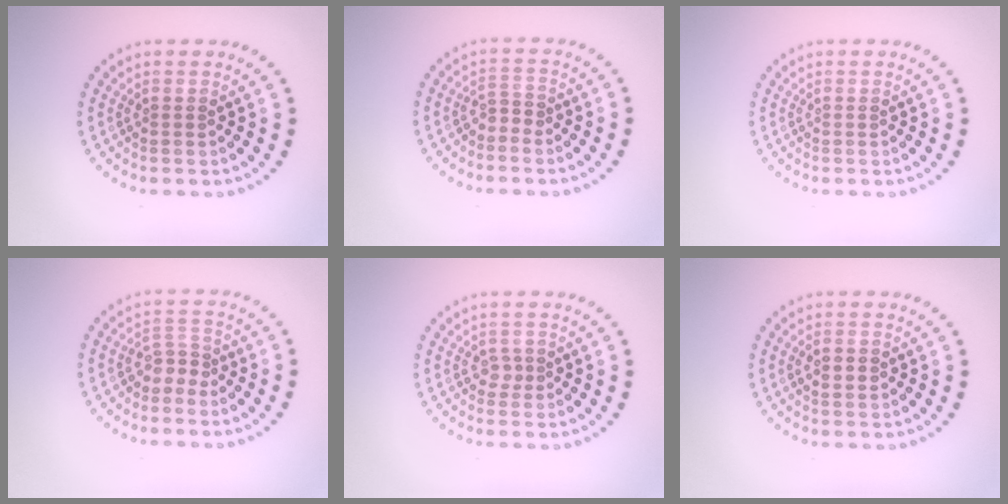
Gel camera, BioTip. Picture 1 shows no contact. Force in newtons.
{"total": 1.0, "press": 0.7, "slide": 0.7}
{"total": 0.0}
{"total": 1.7, "press": 1.2, "slide": 1.3}
{"total": 0.9, "press": 0.7, "slide": 0.5}
{"total": 1.4, "press": 1.4, "slide": 0.0}